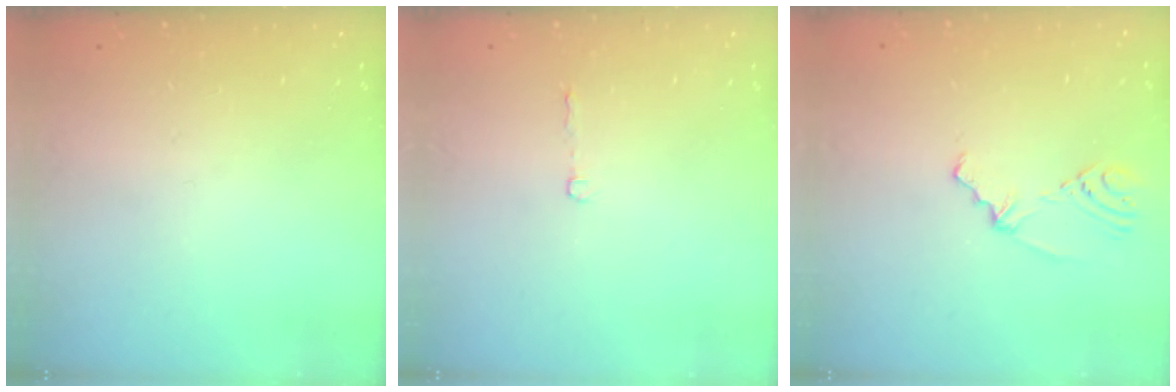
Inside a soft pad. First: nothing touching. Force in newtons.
{"total": 2.2, "press": 2.2, "slide": 0.4}
{"total": 2.8, "press": 2.4, "slide": 1.5}